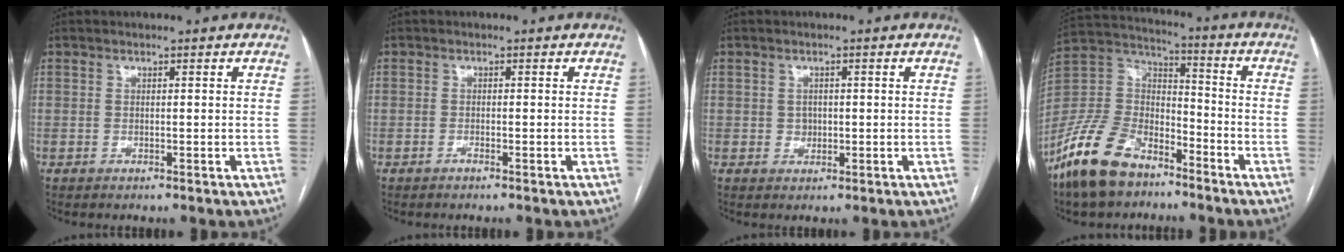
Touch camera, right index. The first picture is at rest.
{"total": 0.6, "force": [-0.5, -0.1, 0.3], "torque": [-0.007, 0.000, -0.010]}
{"total": 1.5, "force": [-0.1, 1.3, 0.6], "torque": [-0.009, 0.003, 0.001]}
{"total": 14.9, "force": [-10.7, 7.0, 7.8], "torque": [-0.176, 0.013, -0.210]}